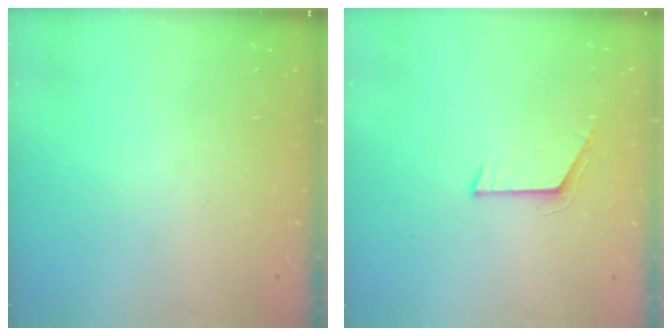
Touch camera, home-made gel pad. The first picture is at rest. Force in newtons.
{"total": 5.1, "press": 5.1, "slide": 0.5}